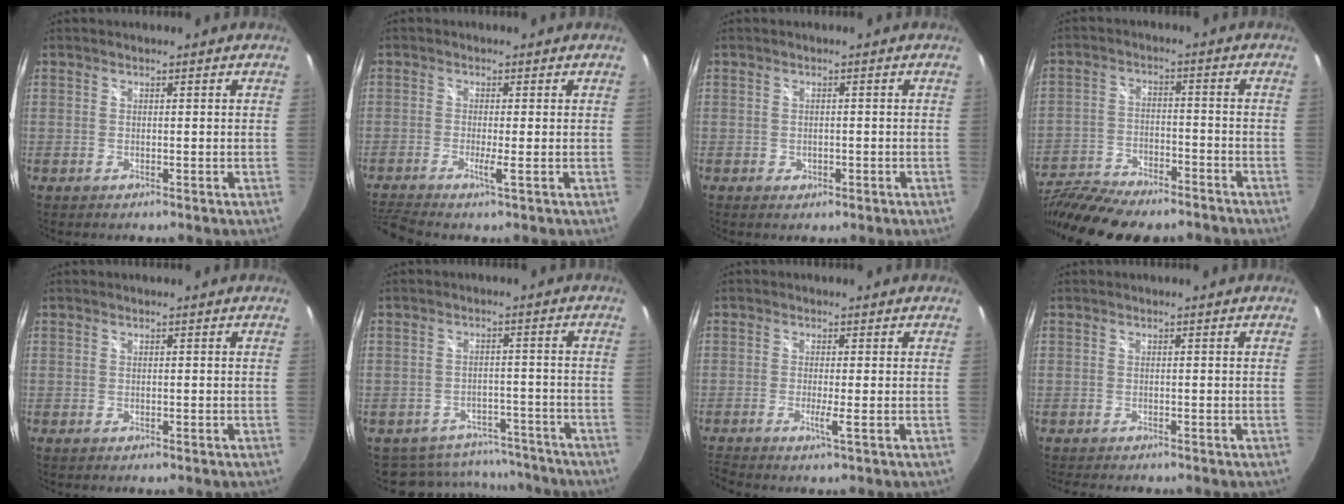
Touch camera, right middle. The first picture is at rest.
{"total": 5.3, "force": [-3.3, -0.9, 4.0], "torque": [-0.094, -0.019, -0.066]}
{"total": 1.7, "force": [-0.7, 1.3, 0.8], "torque": [-0.014, -0.005, -0.010]}
{"total": 19.4, "force": [-16.2, 5.4, 9.2], "torque": [-0.193, -0.031, -0.268]}
{"total": 0.0}
{"total": 12.9, "force": [-11.1, 6.2, 2.6], "torque": [-0.066, 0.025, -0.135]}
{"total": 2.9, "force": [-1.5, -1.0, 2.3], "torque": [-0.057, -0.010, -0.036]}
{"total": 2.8, "force": [-2.5, 0.6, 1.1], "torque": [-0.024, -0.018, -0.041]}